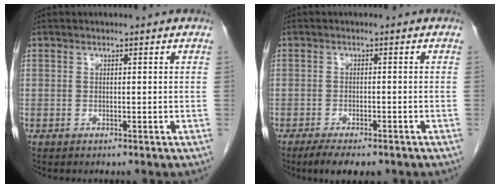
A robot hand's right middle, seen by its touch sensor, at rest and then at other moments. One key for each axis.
{"total": 5.7, "fx": -4.4, "fy": 2.0, "fz": 3.2, "tx": -0.045, "ty": -0.007, "tz": -0.064}